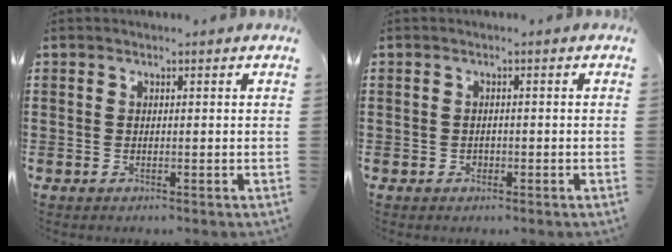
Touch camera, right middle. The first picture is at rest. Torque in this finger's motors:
{"motor_torque": [1.64, 0.50, -0.02, -0.01]}